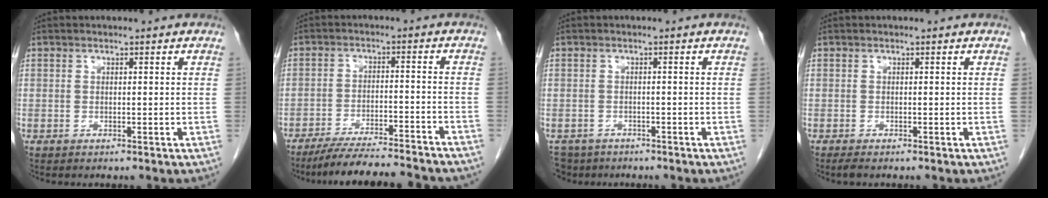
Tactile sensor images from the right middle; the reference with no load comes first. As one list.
[{"total": 16.0, "force": [-14.4, 0.7, 6.9], "torque": [-0.105, -0.019, -0.210]}, {"total": 3.9, "force": [-3.2, 2.2, -0.1], "torque": [0.005, -0.001, -0.054]}, {"total": 0.9, "force": [-0.8, 0.1, 0.5], "torque": [-0.014, -0.004, -0.013]}]